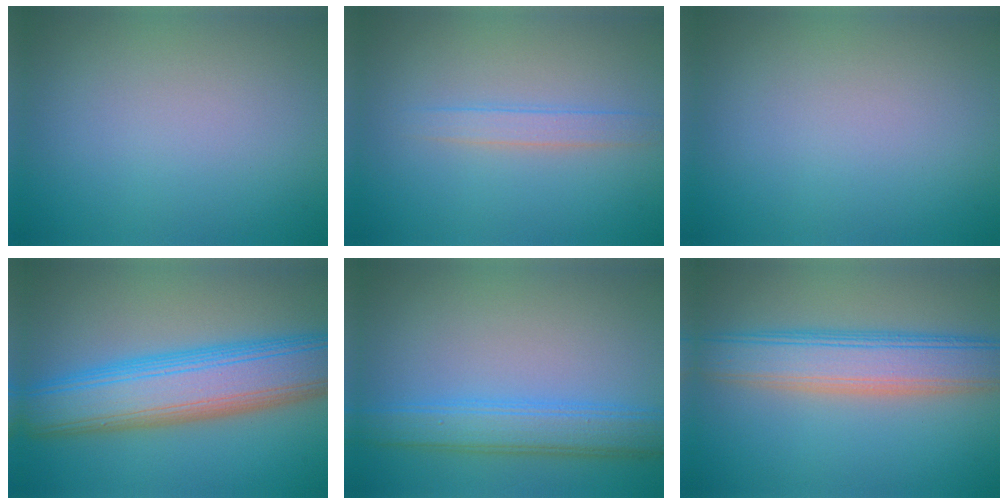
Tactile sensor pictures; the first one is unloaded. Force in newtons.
{"total": 1.8, "press": 1.8, "slide": 0.1}
{"total": 0.0}
{"total": 10.5, "press": 10.5, "slide": 0.6}
{"total": 4.5, "press": 4.5, "slide": 0.2}
{"total": 7.1, "press": 7.1, "slide": 0.3}